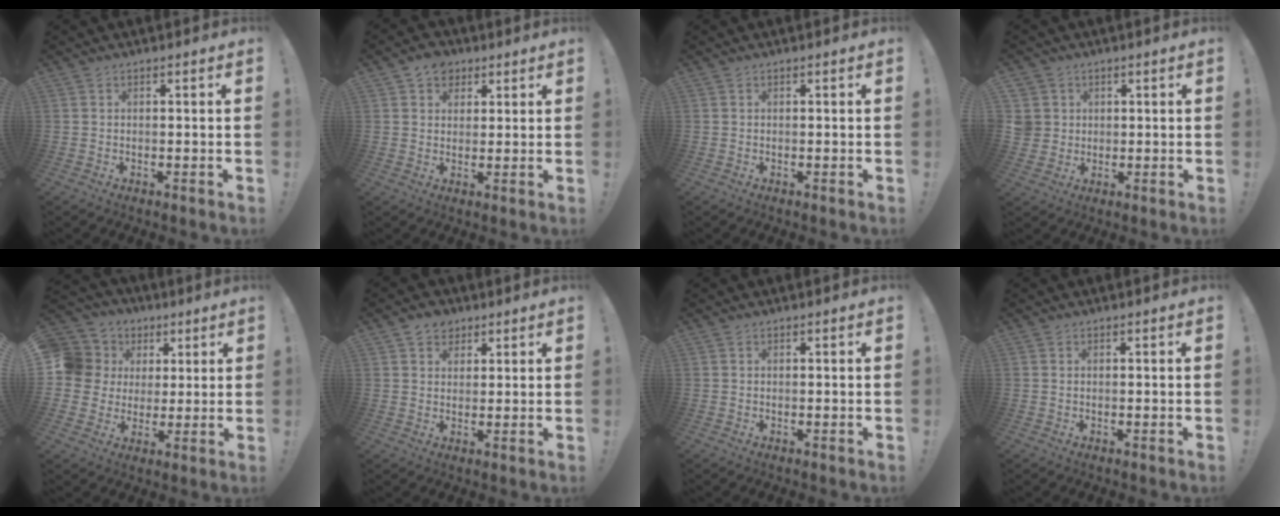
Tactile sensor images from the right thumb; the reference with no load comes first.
{"total": 5.9, "force": [3.0, 4.7, 1.8], "torque": [-0.024, -0.008, 0.057]}
{"total": 0.0}
{"total": 5.1, "force": [1.4, 4.8, 1.0], "torque": [-0.017, -0.007, 0.027]}
{"total": 11.6, "force": [2.9, 10.7, 3.6], "torque": [-0.069, -0.005, 0.072]}
{"total": 5.1, "force": [2.9, 4.0, 1.2], "torque": [-0.011, -0.010, 0.054]}
{"total": 0.0}
{"total": 0.0}